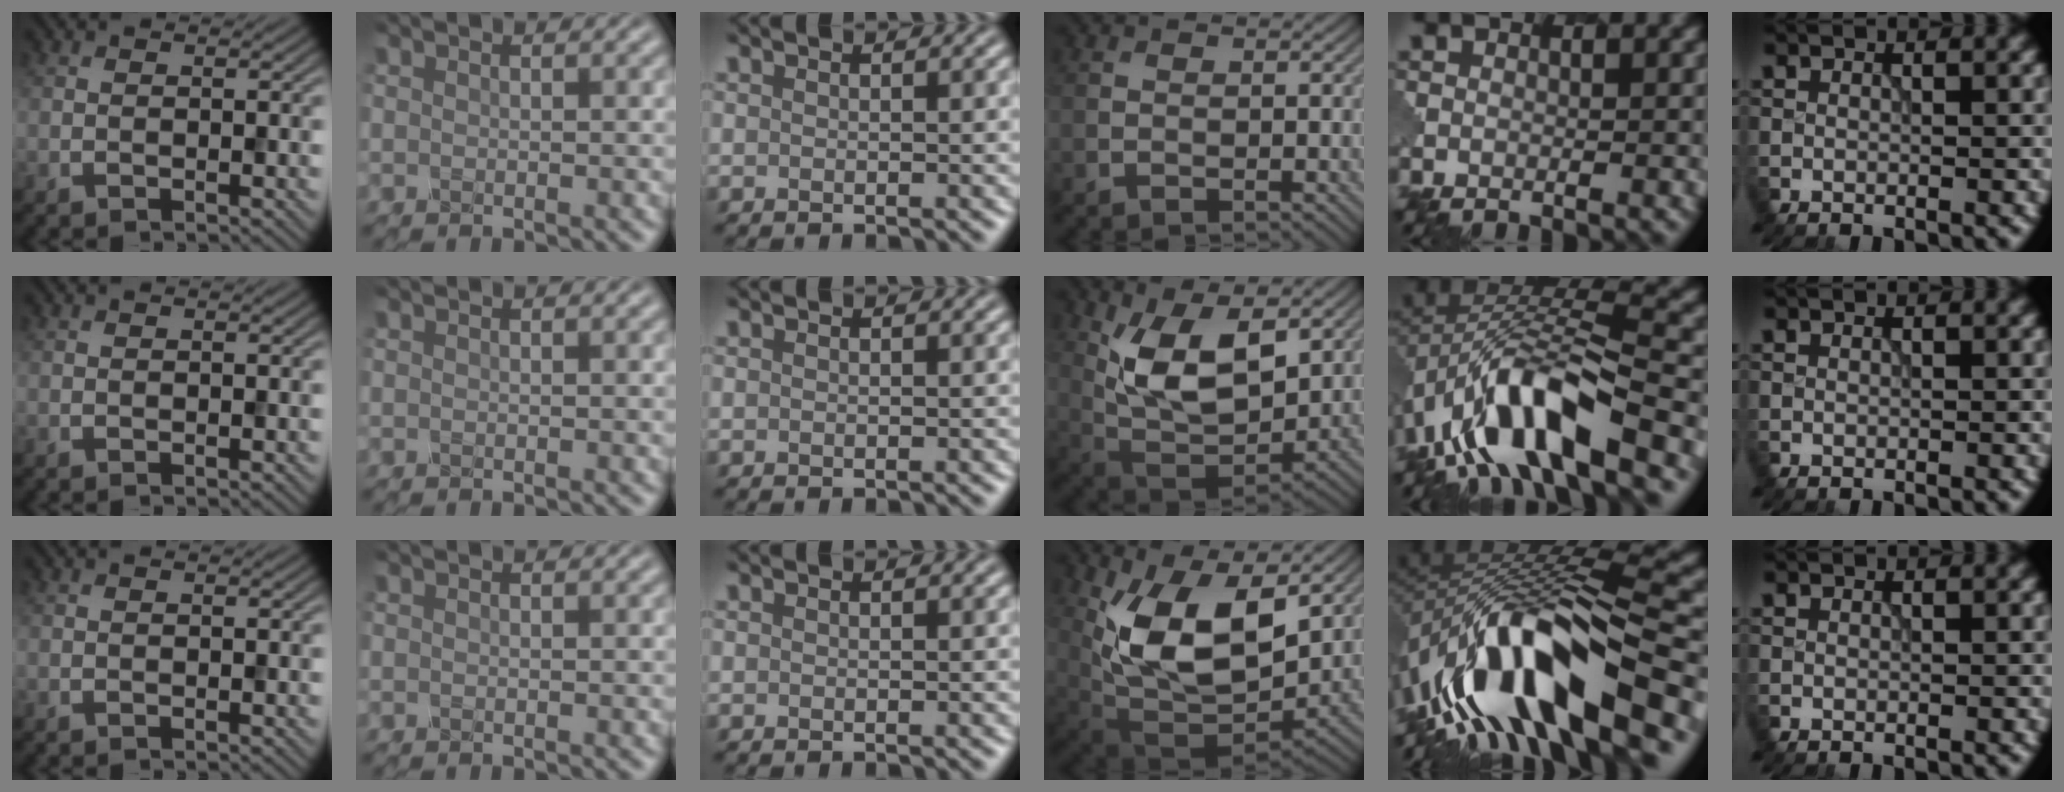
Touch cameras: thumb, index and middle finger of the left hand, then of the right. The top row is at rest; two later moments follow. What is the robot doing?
{"motion": "insert", "object": "pen bag"}